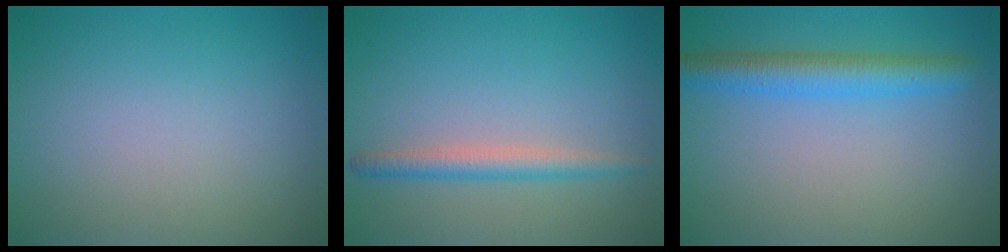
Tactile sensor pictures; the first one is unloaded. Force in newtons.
{"total": 2.3, "press": 2.3, "slide": 0.1}
{"total": 3.9, "press": 3.9, "slide": 0.1}